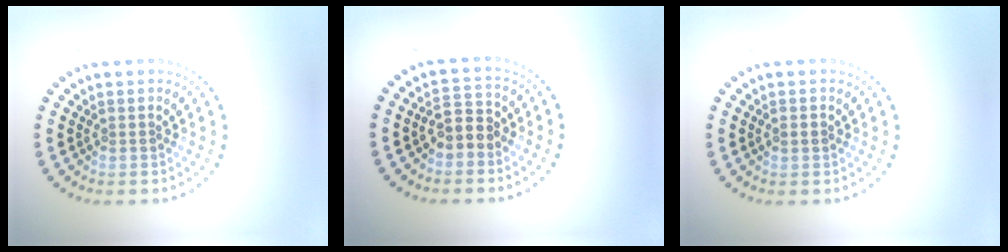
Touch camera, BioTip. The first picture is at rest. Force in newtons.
{"total": 2.7, "press": 2.5, "slide": 0.9}
{"total": 1.1, "press": 1.1, "slide": 0.1}